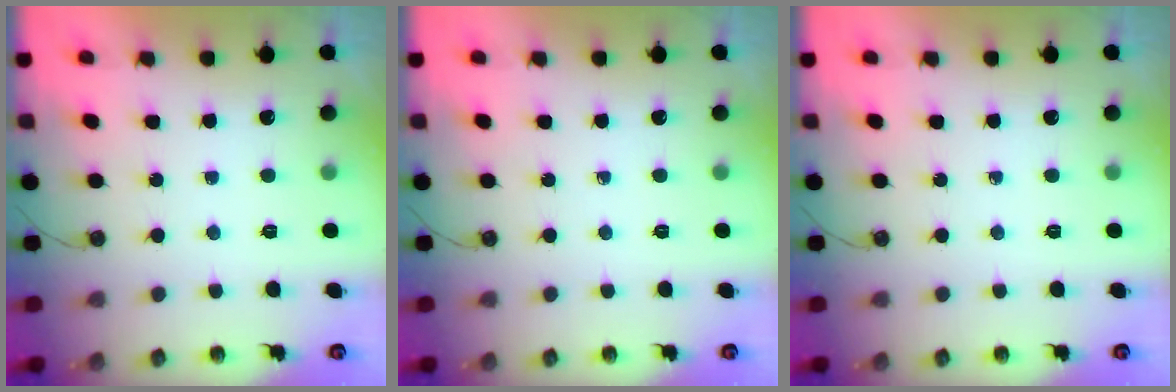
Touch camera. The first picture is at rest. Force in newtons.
{"total": 0.0}
{"total": 0.0}